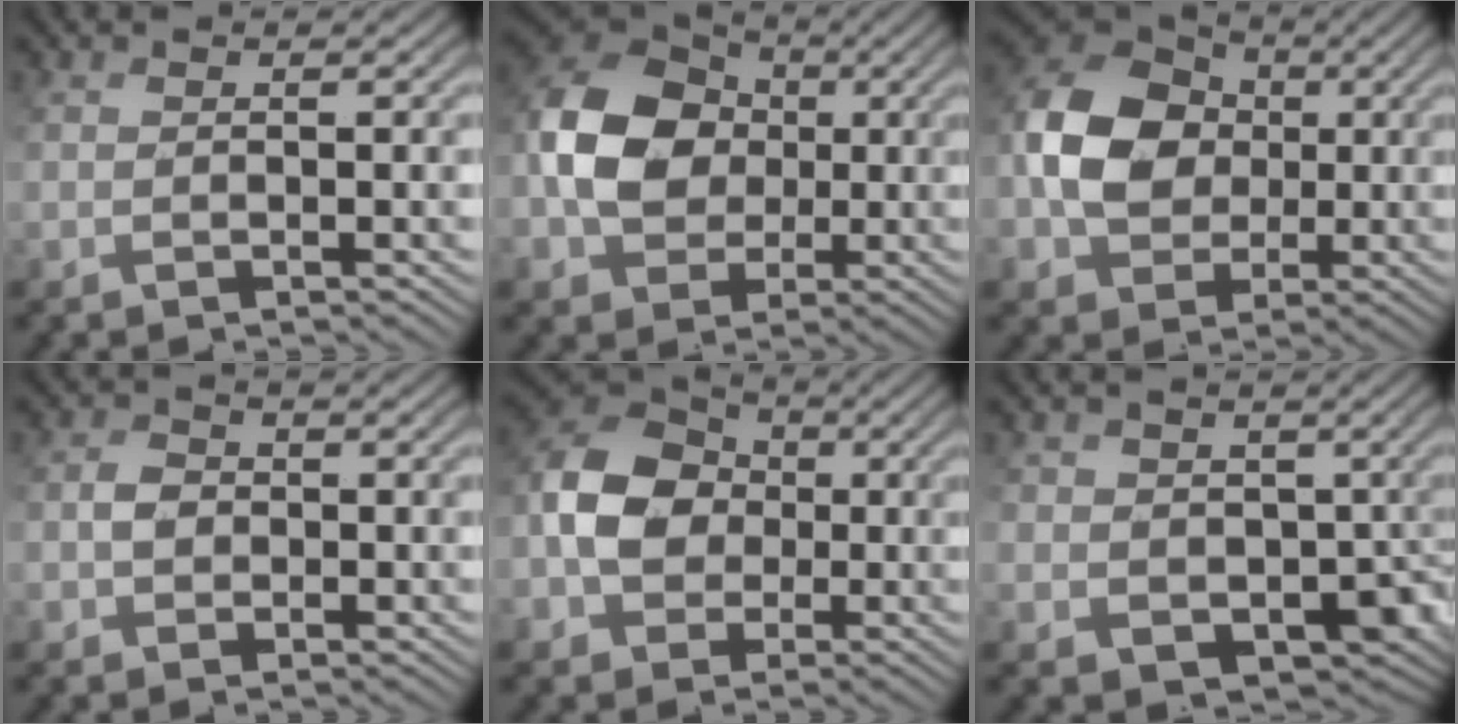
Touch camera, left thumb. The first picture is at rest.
{"total": 11.0, "force": [0.3, 8.7, 6.6], "torque": [-0.155, 0.014, -0.007]}
{"total": 9.9, "force": [0.5, 8.0, 5.8], "torque": [-0.136, 0.019, -0.003]}
{"total": 1.9, "force": [-0.2, 1.8, 0.5], "torque": [-0.009, 0.007, -0.008]}
{"total": 9.1, "force": [-0.7, 7.4, 5.3], "torque": [-0.130, 0.000, -0.024]}
{"total": 8.5, "force": [-1.7, 7.5, 3.7], "torque": [-0.086, -0.030, -0.024]}